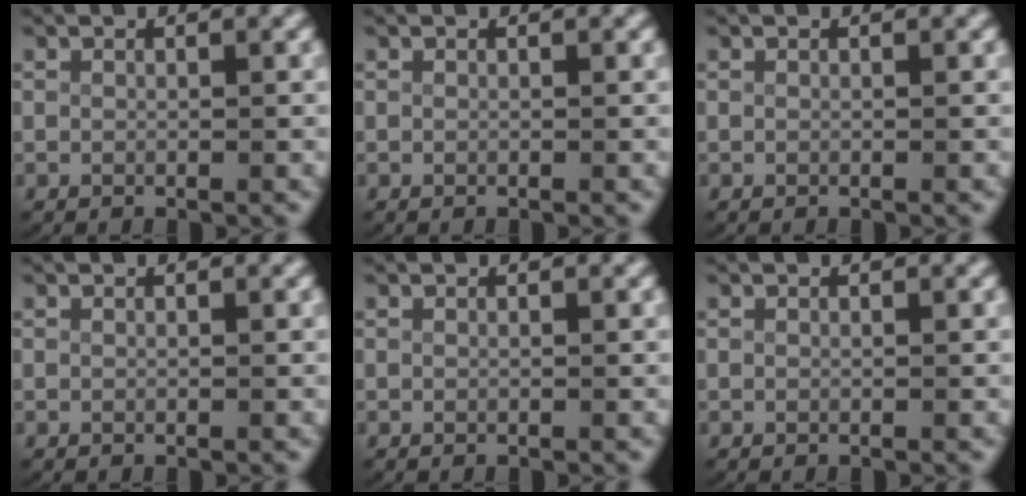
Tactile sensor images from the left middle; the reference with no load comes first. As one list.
[{"total": 0.0}, {"total": 0.0}, {"total": 0.0}, {"total": 0.0}, {"total": 0.0}]